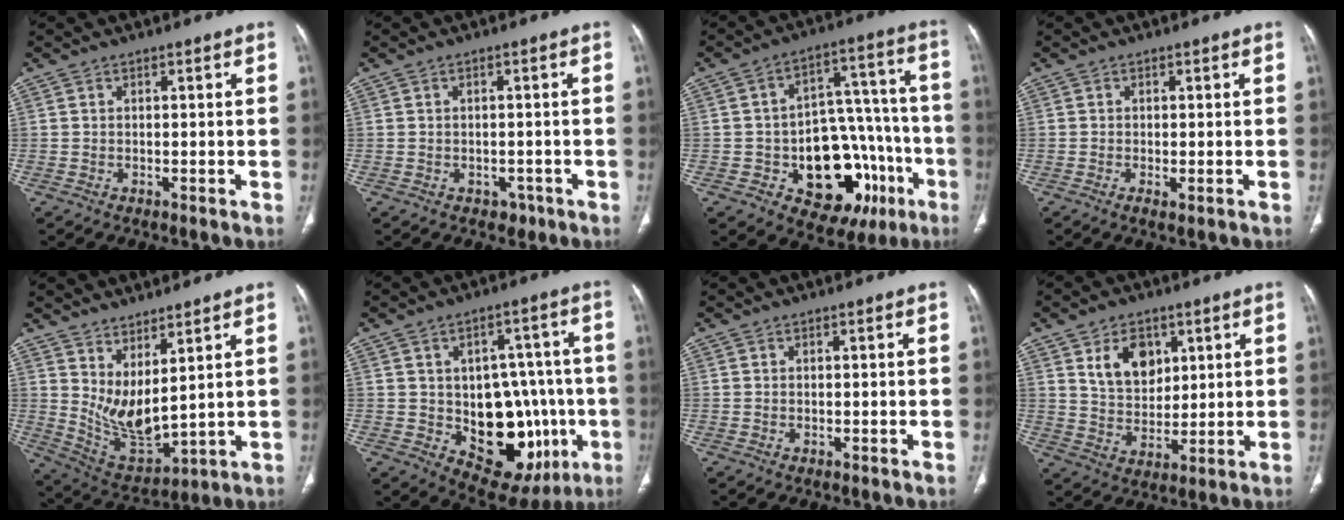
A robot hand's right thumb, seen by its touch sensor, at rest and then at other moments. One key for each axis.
{"total": 2.1, "fx": -1.2, "fy": 1.7, "fz": 0.7, "tx": 0.004, "ty": 0.006, "tz": -0.010}
{"total": 22.5, "fx": -8.1, "fy": 13.7, "fz": 15.9, "tx": -0.168, "ty": 0.061, "tz": -0.095}
{"total": 1.0, "fx": -0.3, "fy": 0.3, "fz": 0.8, "tx": -0.018, "ty": -0.005, "tz": -0.002}
{"total": 10.3, "fx": 4.4, "fy": 3.6, "fz": 8.5, "tx": -0.155, "ty": -0.053, "tz": 0.104}
{"total": 19.8, "fx": -3.7, "fy": 12.7, "fz": 14.8, "tx": -0.148, "ty": 0.018, "tz": -0.023}
{"total": 0.0}
{"total": 9.3, "fx": 4.0, "fy": 6.5, "fz": 5.3, "tx": -0.058, "ty": -0.028, "tz": 0.079}